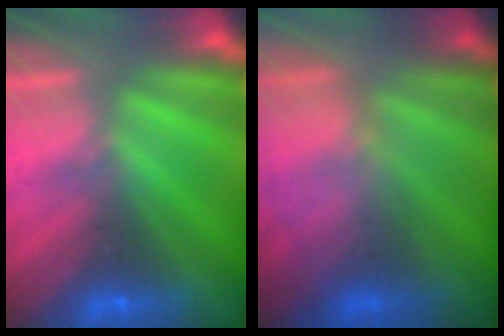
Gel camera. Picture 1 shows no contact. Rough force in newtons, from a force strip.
{"total": 5.7}